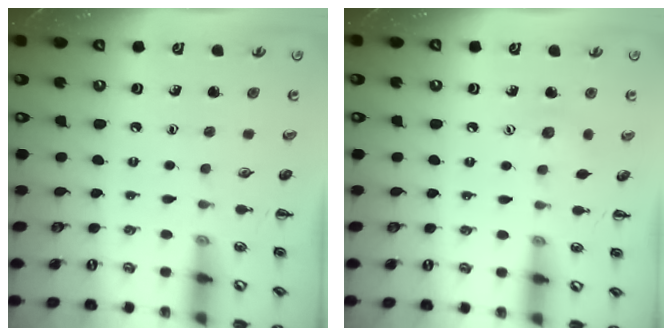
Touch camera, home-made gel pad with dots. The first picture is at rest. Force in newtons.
{"total": 6.7, "press": 6.5, "slide": 1.4}